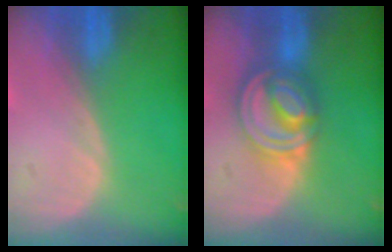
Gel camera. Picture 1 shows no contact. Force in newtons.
{"total": 8.2, "press": 7.0, "slide": 4.4}